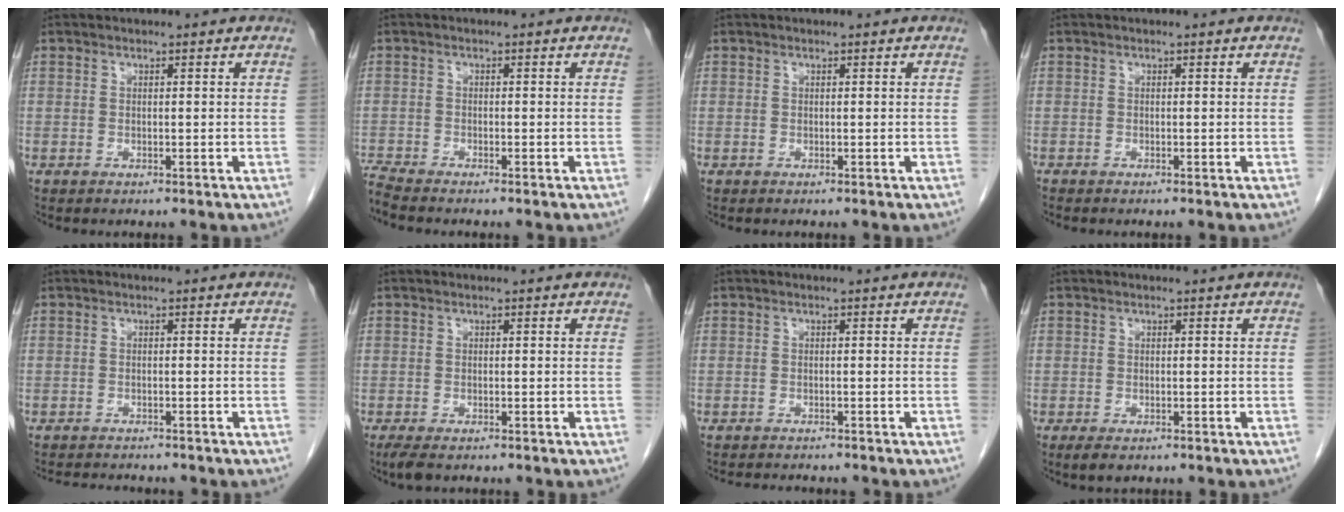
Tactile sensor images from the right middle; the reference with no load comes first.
{"total": 2.5, "force": [-2.4, -0.7, 0.4], "torque": [-0.018, -0.014, -0.051]}
{"total": 0.0}
{"total": 0.0}
{"total": 4.5, "force": [-4.3, 1.0, 1.2], "torque": [-0.015, -0.008, -0.062]}
{"total": 2.9, "force": [-2.1, 0.9, 1.8], "torque": [-0.036, -0.009, -0.031]}
{"total": 3.5, "force": [-3.3, 0.8, 1.1], "torque": [-0.014, -0.006, -0.044]}
{"total": 2.1, "force": [-1.3, 0.9, 1.3], "torque": [-0.023, -0.003, -0.016]}